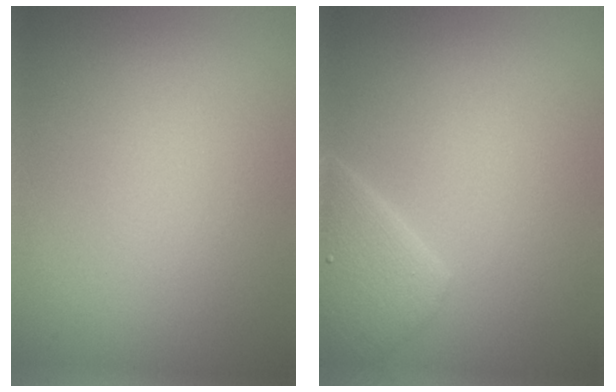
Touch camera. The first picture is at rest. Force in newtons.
{"total": 3.1, "press": 3.1, "slide": 0.3}